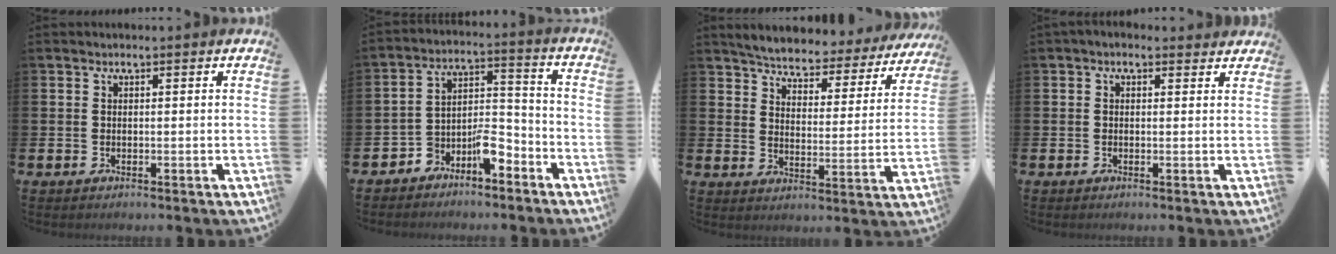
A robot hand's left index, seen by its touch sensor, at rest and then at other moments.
{"total": 6.2, "force": [-4.8, 2.1, 3.3], "torque": [-0.063, -0.002, -0.093]}
{"total": 4.7, "force": [4.6, 0.5, 0.9], "torque": [-0.046, -0.040, 0.073]}
{"total": 0.7, "force": [0.3, 0.4, 0.4], "torque": [-0.004, 0.005, 0.003]}